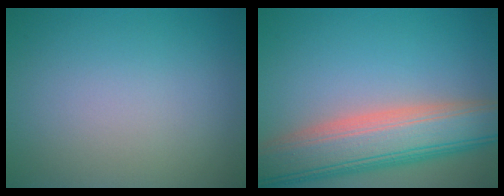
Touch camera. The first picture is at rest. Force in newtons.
{"total": 9.3, "press": 9.3, "slide": 0.7}